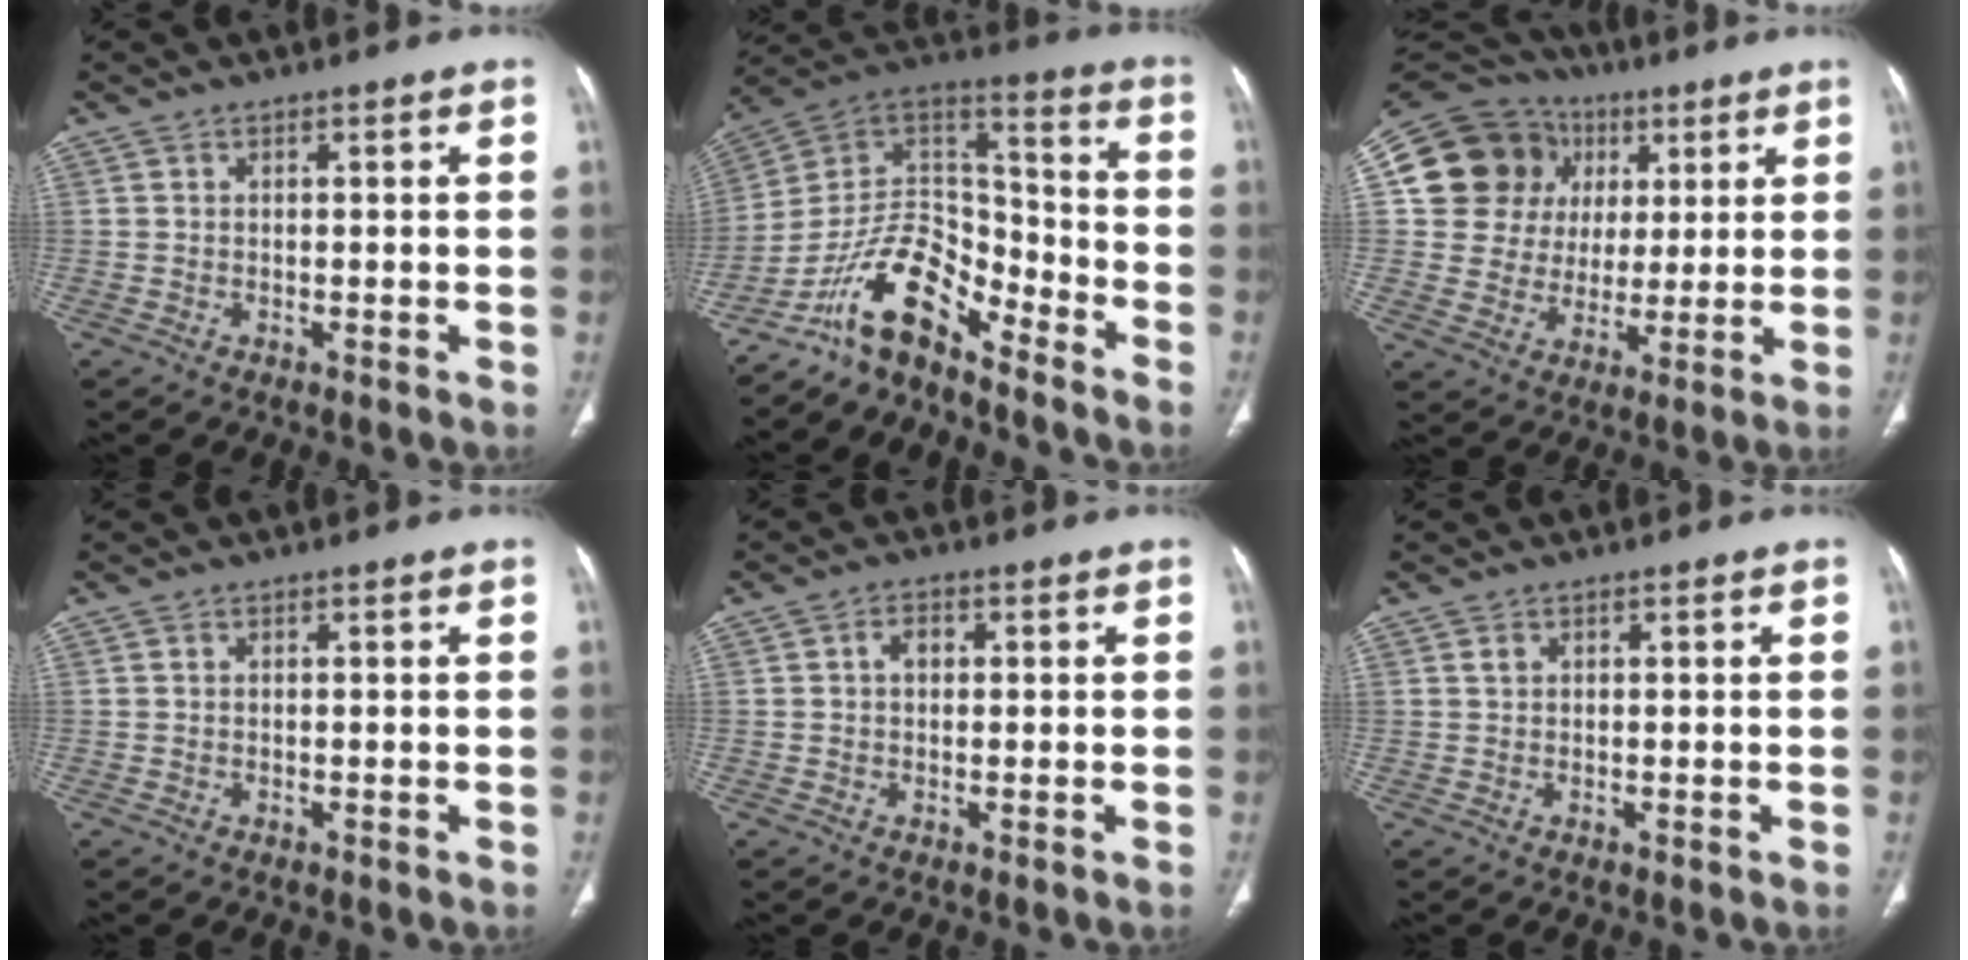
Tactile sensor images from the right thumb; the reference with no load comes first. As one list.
[{"total": 13.4, "force": [-10.4, 5.3, 6.5], "torque": [-0.100, 0.107, -0.198]}, {"total": 18.6, "force": [5.3, 16.5, 6.7], "torque": [-0.089, 0.032, 0.103]}, {"total": 0.0}, {"total": 2.2, "force": [0.3, 1.5, 1.6], "torque": [-0.022, 0.008, 0.002]}, {"total": 0.7, "force": [0.2, 0.2, 0.7], "torque": [-0.013, 0.000, 0.005]}]